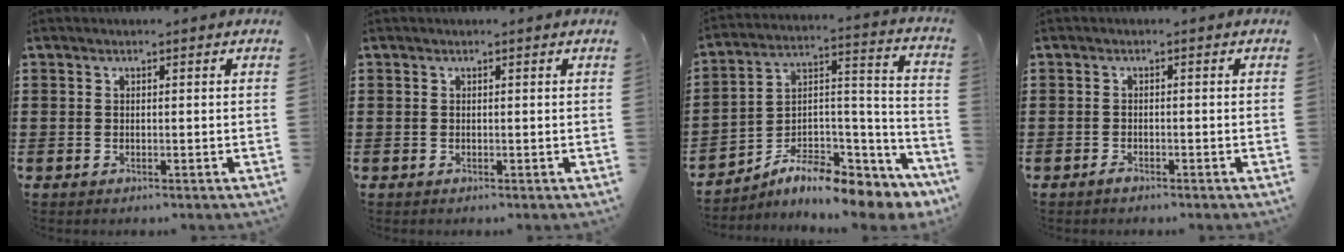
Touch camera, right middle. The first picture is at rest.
{"total": 0.0}
{"total": 9.3, "force": [-8.1, 1.9, 4.2], "torque": [-0.073, 0.007, -0.159]}
{"total": 1.1, "force": [-0.9, 0.3, 0.4], "torque": [-0.011, -0.004, -0.018]}